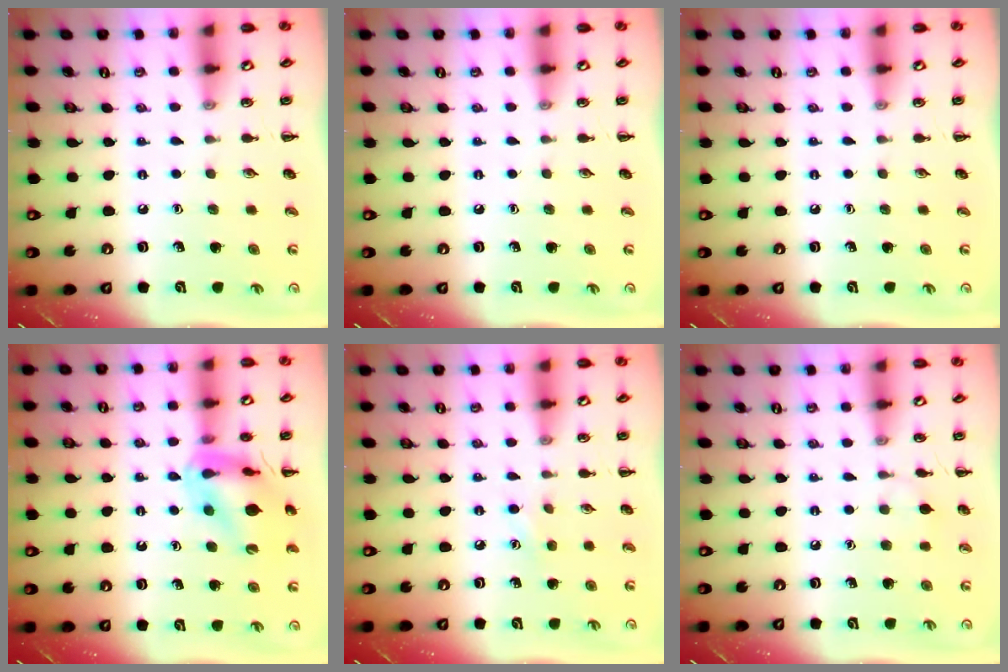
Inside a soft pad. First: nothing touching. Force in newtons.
{"total": 0.0}
{"total": 0.0}
{"total": 14.2, "press": 13.9, "slide": 2.7}
{"total": 2.0, "press": 1.9, "slide": 0.6}
{"total": 5.4, "press": 5.1, "slide": 1.6}